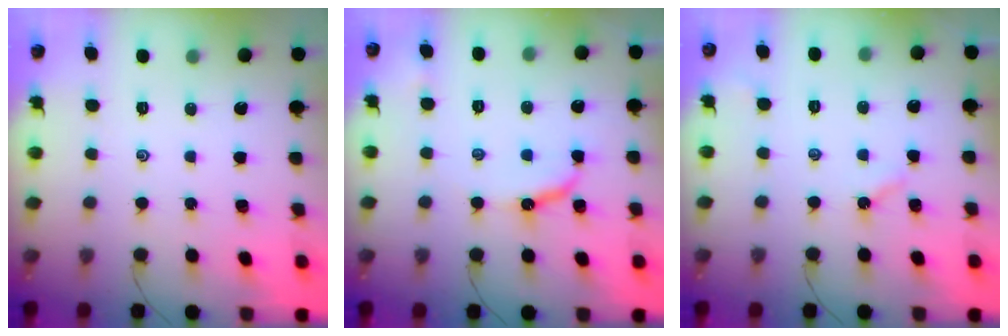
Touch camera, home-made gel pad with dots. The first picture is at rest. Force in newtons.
{"total": 8.2, "press": 8.2, "slide": 0.7}
{"total": 2.6, "press": 2.5, "slide": 0.3}